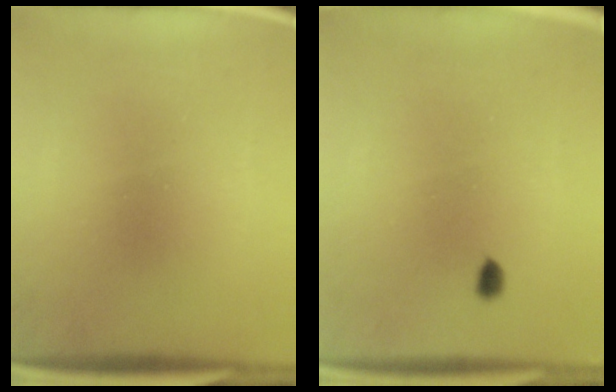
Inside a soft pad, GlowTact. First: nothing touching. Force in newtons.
{"total": 1.2}